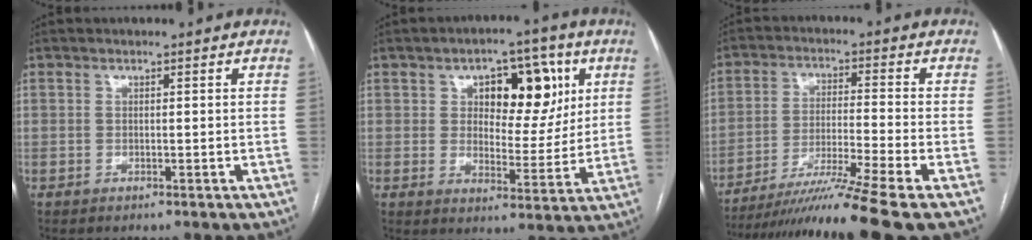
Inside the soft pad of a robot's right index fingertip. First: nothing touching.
{"total": 12.3, "force": [4.6, 6.2, 9.6], "torque": [-0.128, 0.022, 0.075]}
{"total": 14.4, "force": [-11.6, -3.1, 8.0], "torque": [-0.140, -0.036, -0.193]}